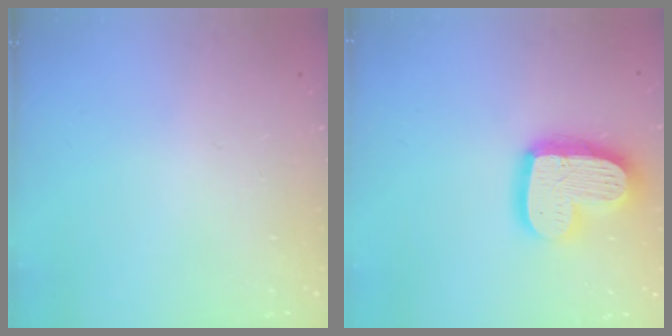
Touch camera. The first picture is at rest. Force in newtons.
{"total": 19.4, "press": 19.3, "slide": 1.5}